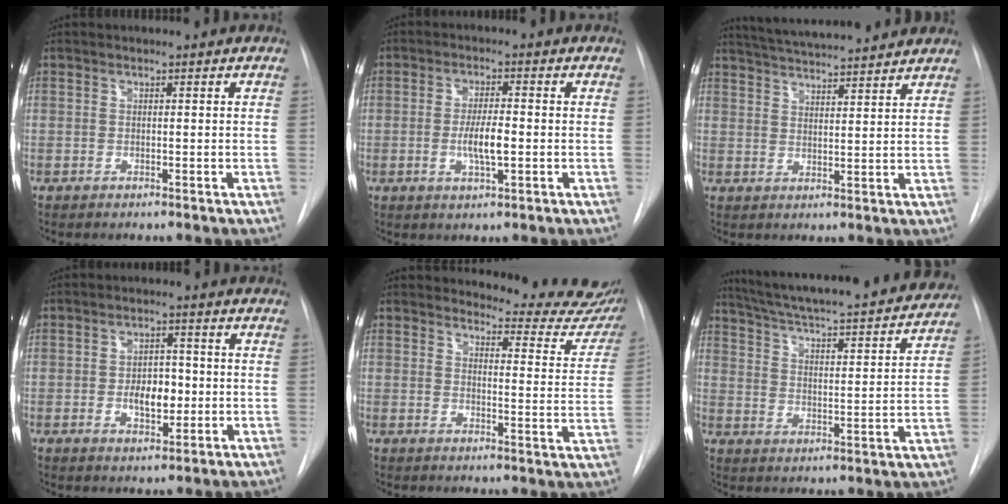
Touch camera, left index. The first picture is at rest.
{"total": 4.9, "force": [-1.3, 0.9, 4.7], "torque": [-0.090, -0.011, -0.021]}
{"total": 14.9, "force": [13.6, 1.1, 6.1], "torque": [-0.105, 0.019, 0.194]}
{"total": 5.1, "force": [-1.1, 2.8, 4.1], "torque": [-0.062, -0.001, -0.013]}
{"total": 13.8, "force": [13.4, 2.2, 2.3], "torque": [-0.004, -0.093, 0.126]}
{"total": 26.3, "force": [23.6, 3.1, 11.2], "torque": [-0.181, -0.041, 0.311]}